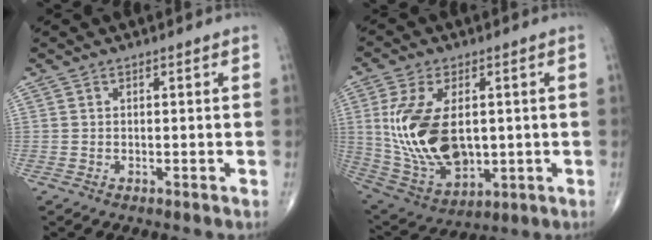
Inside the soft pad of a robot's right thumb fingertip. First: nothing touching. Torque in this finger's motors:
{"motor_torque": [-0.43, 1.18, 1.43, 0.37, 0.27]}